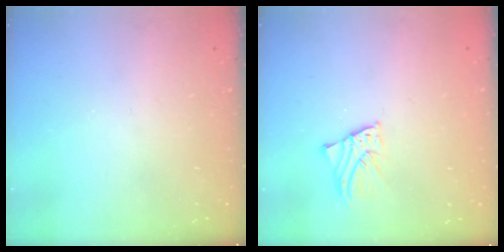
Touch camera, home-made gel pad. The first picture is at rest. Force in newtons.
{"total": 2.2, "press": 2.2, "slide": 0.1}